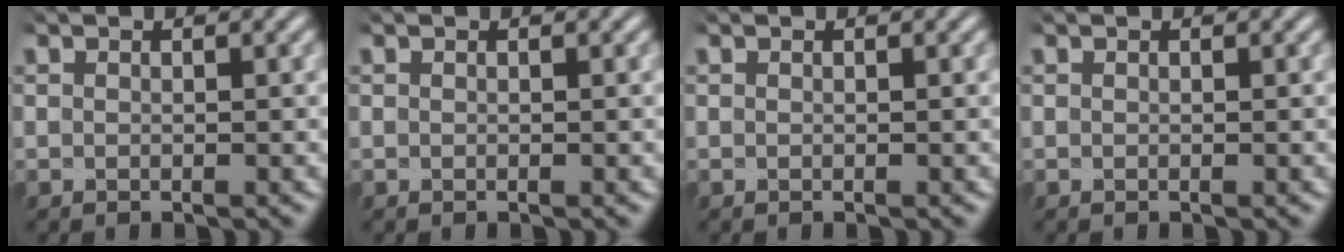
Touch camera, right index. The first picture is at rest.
{"total": 0.0}
{"total": 0.0}
{"total": 0.0}